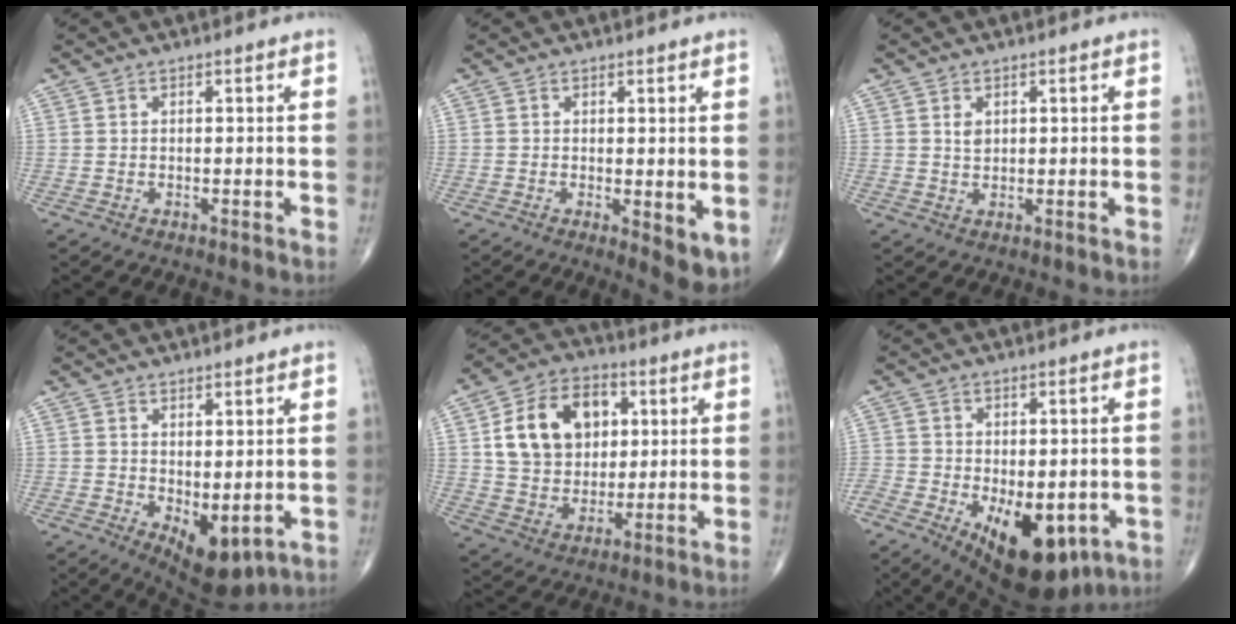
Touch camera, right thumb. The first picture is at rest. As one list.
[{"total": 5.3, "force": [-0.6, 2.0, 4.9], "torque": [-0.062, -0.017, -0.006]}, {"total": 1.9, "force": [0.7, 1.3, 1.1], "torque": [-0.013, -0.004, 0.016]}, {"total": 7.7, "force": [-1.3, 3.9, 6.5], "torque": [-0.074, -0.012, 0.000]}, {"total": 16.1, "force": [4.1, 12.0, 10.0], "torque": [-0.137, 0.003, 0.071]}, {"total": 18.8, "force": [-8.2, 10.2, 13.5], "torque": [-0.228, -0.005, -0.114]}]